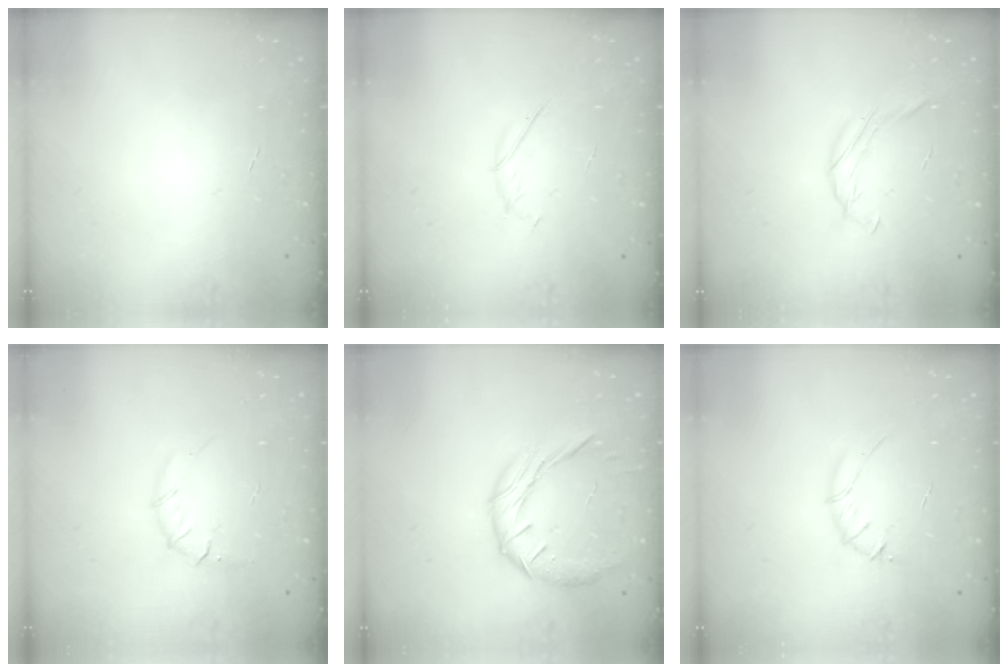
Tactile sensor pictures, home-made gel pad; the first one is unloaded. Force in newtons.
{"total": 2.0, "press": 2.0, "slide": 0.6}
{"total": 7.5, "press": 7.2, "slide": 2.1}
{"total": 6.3, "press": 6.0, "slide": 2.1}
{"total": 11.5, "press": 11.5, "slide": 0.8}
{"total": 3.7, "press": 3.5, "slide": 1.0}